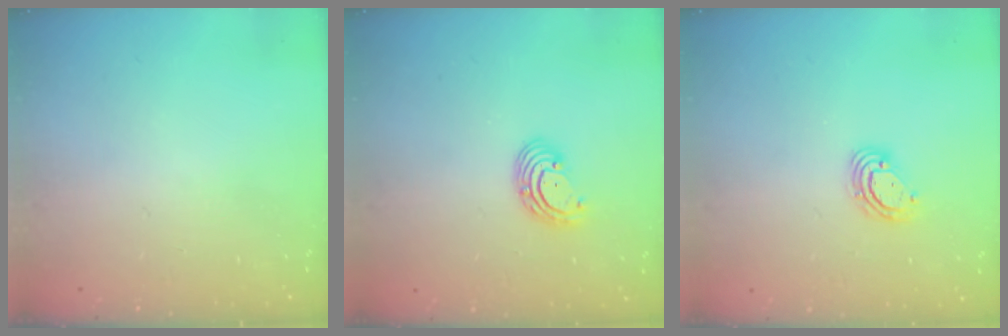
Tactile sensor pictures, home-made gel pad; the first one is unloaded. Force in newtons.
{"total": 3.9, "press": 3.9, "slide": 0.3}
{"total": 4.9, "press": 4.8, "slide": 0.6}